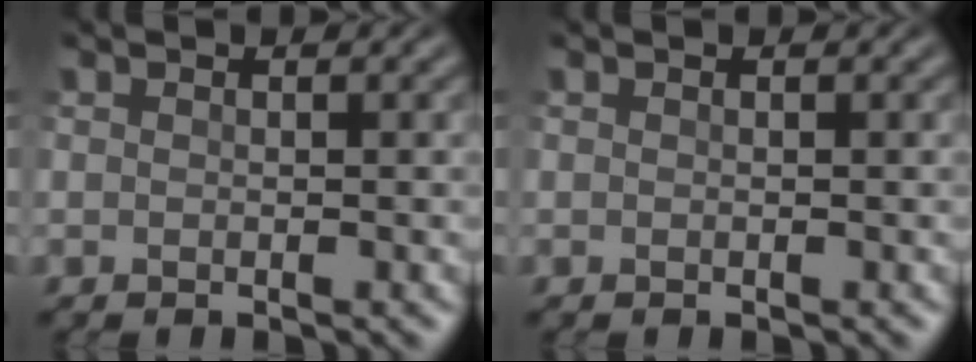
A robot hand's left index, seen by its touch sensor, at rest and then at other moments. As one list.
[{"total": 0.0}]